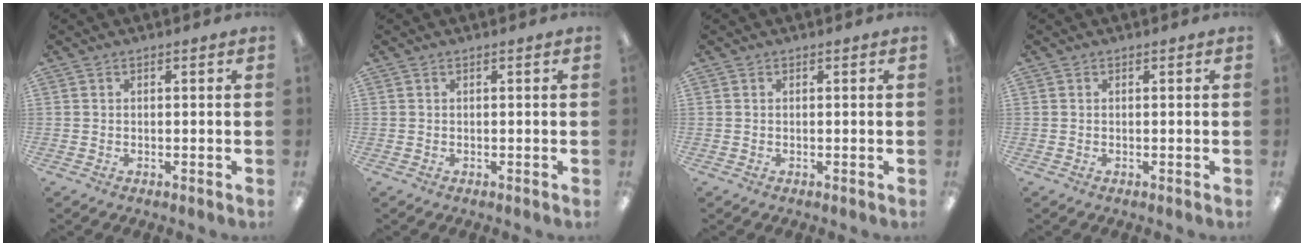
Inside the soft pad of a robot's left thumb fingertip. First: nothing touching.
{"total": 0.0}
{"total": 0.0}
{"total": 0.0}